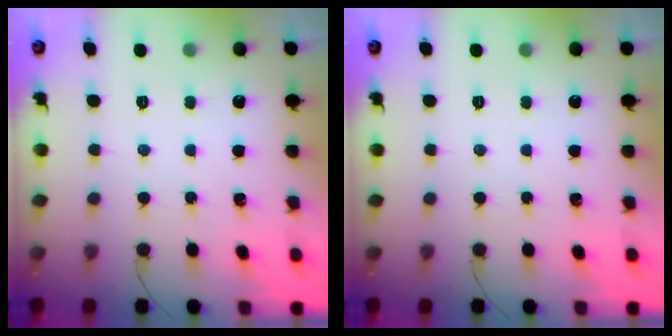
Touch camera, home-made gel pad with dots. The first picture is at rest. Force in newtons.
{"total": 0.0}